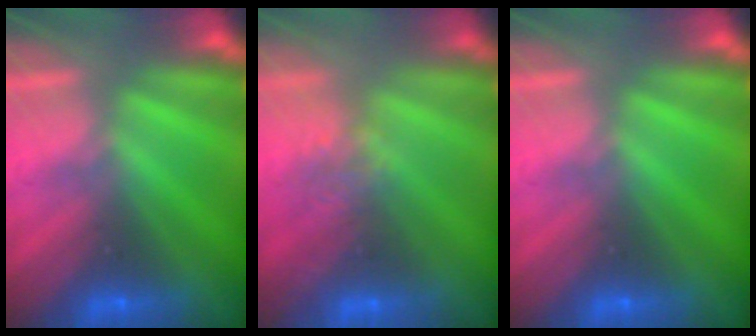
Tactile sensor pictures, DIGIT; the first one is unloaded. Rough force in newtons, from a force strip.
{"total": 2.8}
{"total": 0.0}